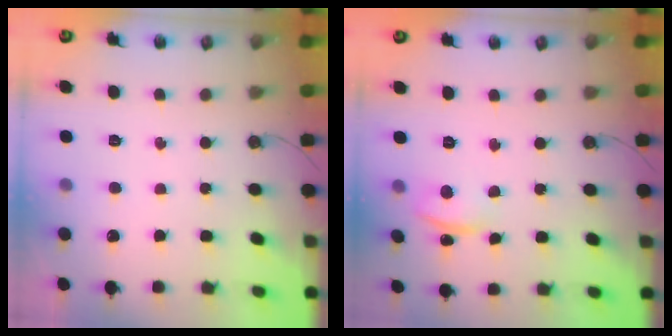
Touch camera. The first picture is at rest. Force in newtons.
{"total": 1.6, "press": 1.4, "slide": 0.7}